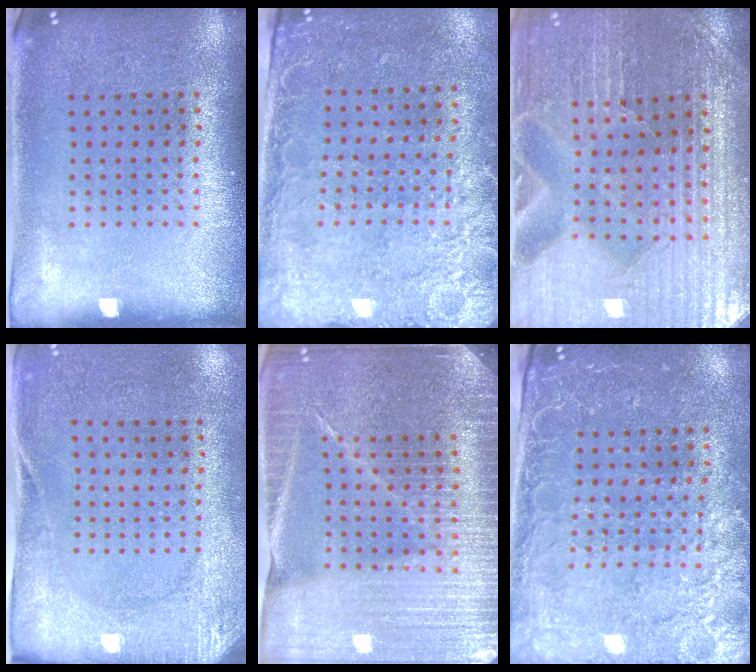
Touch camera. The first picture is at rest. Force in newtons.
{"total": 2.5, "press": 2.2, "slide": 1.3}
{"total": 3.6, "press": 3.6, "slide": 0.5}
{"total": 2.7, "press": 2.1, "slide": 1.7}
{"total": 4.7, "press": 4.4, "slide": 1.8}
{"total": 3.1, "press": 2.9, "slide": 1.1}